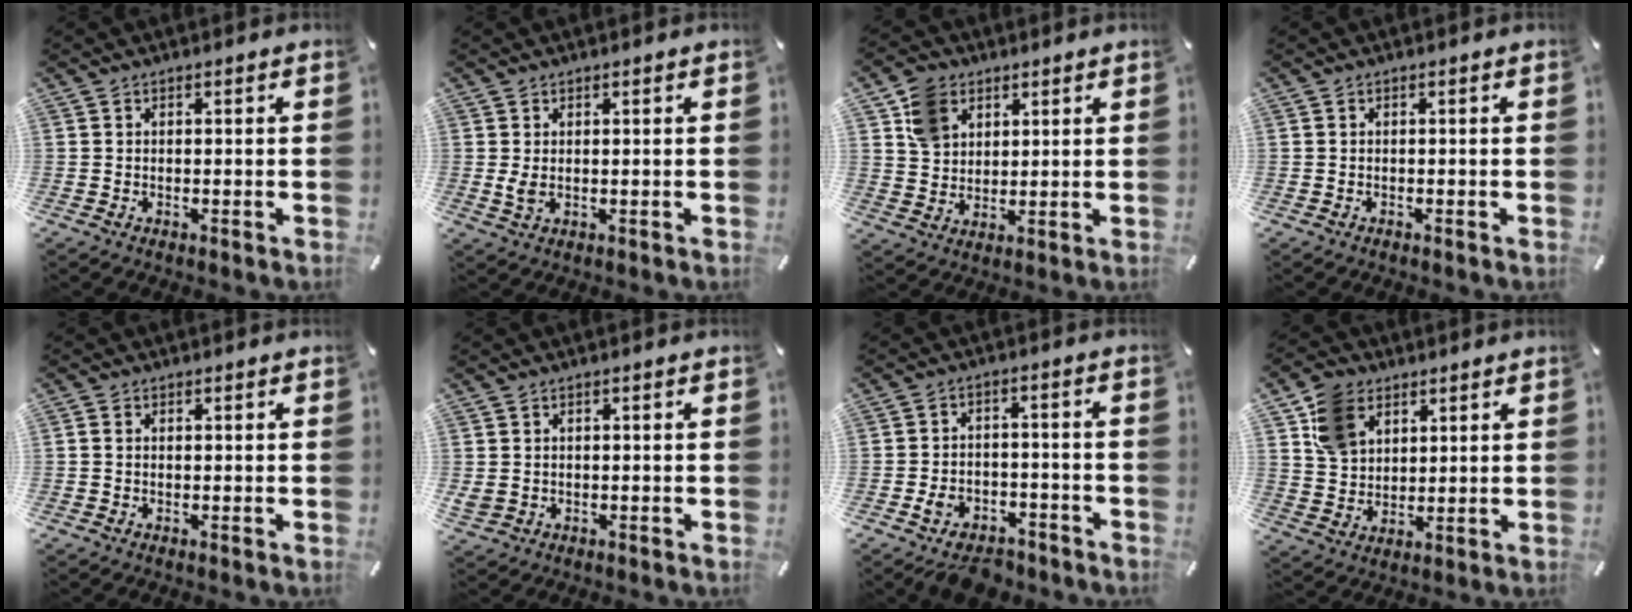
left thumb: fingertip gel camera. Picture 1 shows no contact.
{"total": 2.5, "force": [0.2, 1.2, 2.2], "torque": [-0.049, -0.007, -0.001]}
{"total": 8.4, "force": [4.1, 6.8, 3.0], "torque": [-0.064, 0.005, 0.079]}
{"total": 0.0}
{"total": 0.8, "force": [0.0, 0.7, 0.4], "torque": [-0.011, 0.005, -0.001]}
{"total": 2.0, "force": [0.1, 1.8, 0.7], "torque": [-0.022, 0.002, -0.001]}
{"total": 6.4, "force": [-5.0, 3.4, 2.0], "torque": [-0.028, 0.034, -0.093]}
{"total": 9.9, "force": [5.1, 7.4, 4.2], "torque": [-0.087, 0.001, 0.100]}